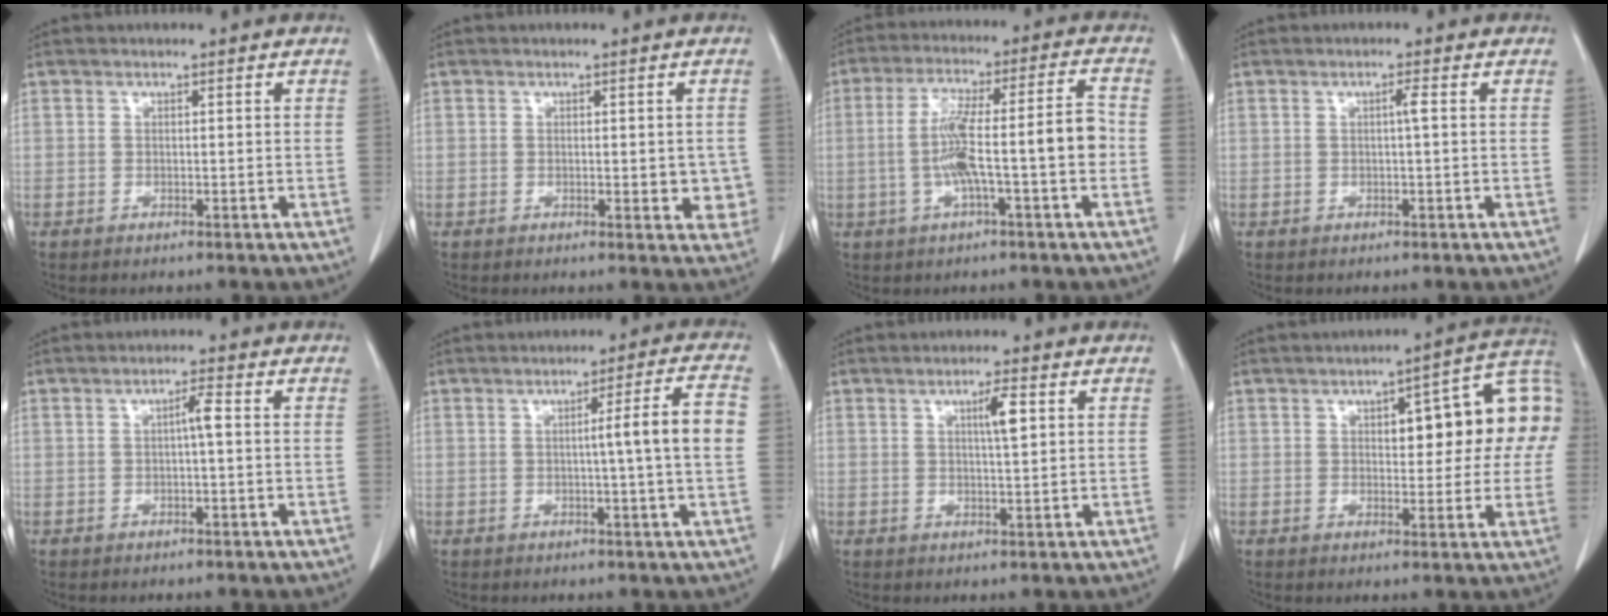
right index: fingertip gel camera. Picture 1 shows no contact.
{"total": 3.8, "force": [-0.5, 1.7, 3.3], "torque": [-0.024, -0.002, -0.005]}
{"total": 11.5, "force": [-2.1, 0.5, 11.3], "torque": [-0.201, 0.026, -0.036]}
{"total": 1.2, "force": [0.1, -0.2, 1.2], "torque": [-0.019, 0.002, 0.002]}
{"total": 2.2, "force": [0.2, 0.2, 2.2], "torque": [-0.035, 0.005, 0.002]}
{"total": 7.4, "force": [0.2, -1.1, 7.3], "torque": [-0.102, 0.006, 0.002]}
{"total": 3.5, "force": [1.2, 0.2, 3.3], "torque": [-0.051, 0.000, 0.018]}
{"total": 14.0, "force": [2.5, 4.5, 13.1], "torque": [-0.161, 0.041, 0.029]}